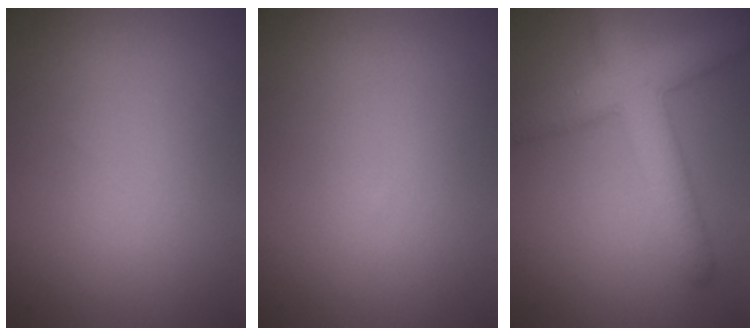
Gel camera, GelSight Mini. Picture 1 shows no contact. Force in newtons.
{"total": 0.0}
{"total": 6.3, "press": 6.3, "slide": 0.2}